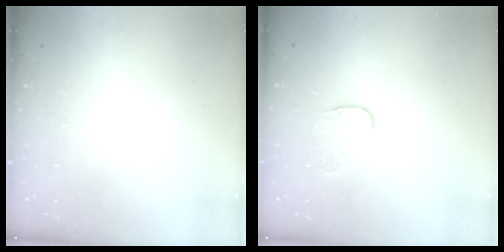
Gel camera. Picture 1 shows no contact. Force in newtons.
{"total": 7.0, "press": 6.9, "slide": 0.6}